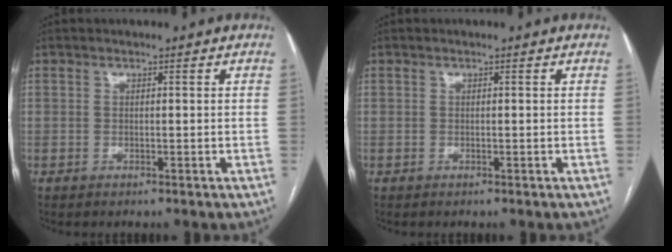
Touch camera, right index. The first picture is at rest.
{"total": 0.0}